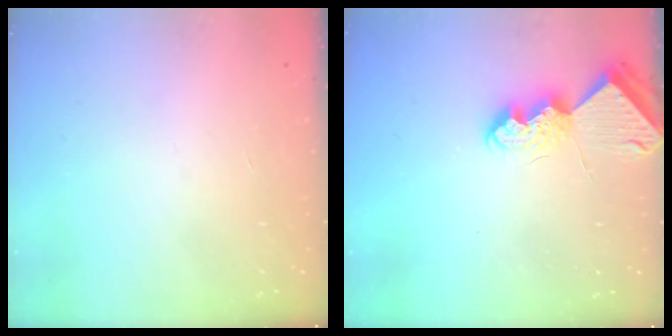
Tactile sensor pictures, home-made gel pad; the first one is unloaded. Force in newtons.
{"total": 8.3, "press": 8.3, "slide": 0.3}